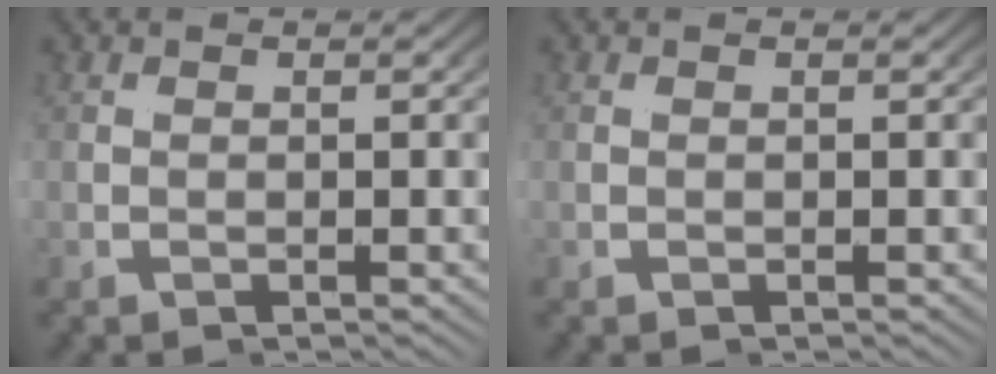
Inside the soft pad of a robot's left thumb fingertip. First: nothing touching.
{"total": 0.0}